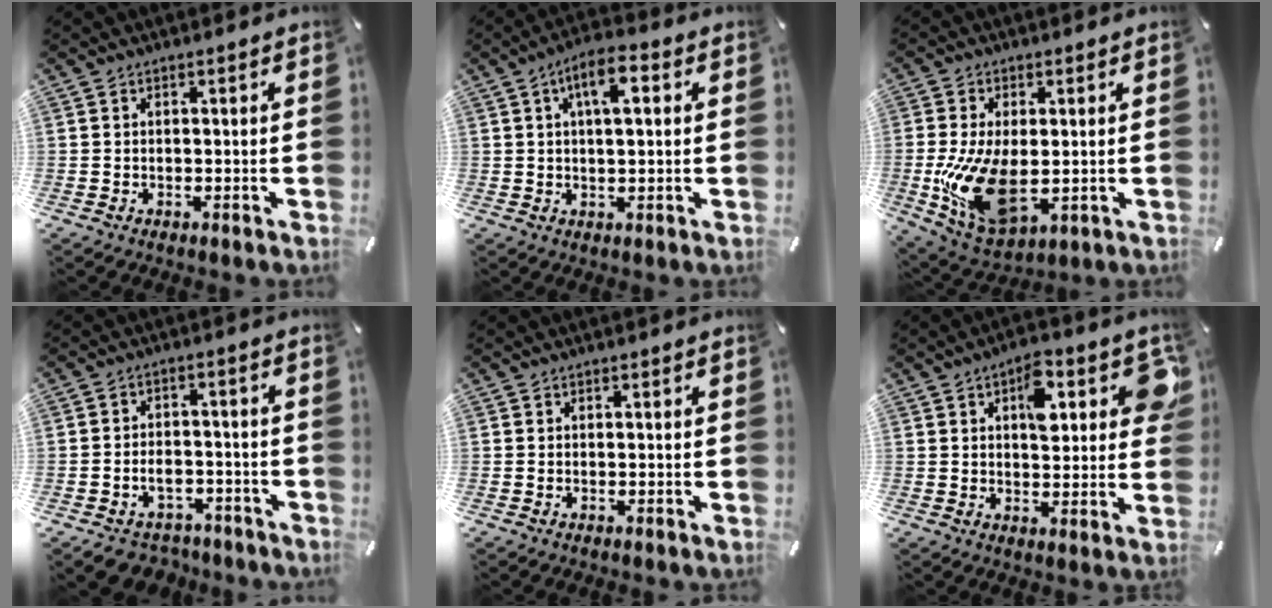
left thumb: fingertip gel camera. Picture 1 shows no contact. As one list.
[{"total": 7.3, "force": [2.2, 2.5, 6.4], "torque": [-0.104, -0.001, 0.032]}, {"total": 15.7, "force": [-1.4, 8.9, 12.8], "torque": [-0.277, -0.021, -0.018]}, {"total": 6.4, "force": [-3.1, 4.7, 3.1], "torque": [-0.055, 0.026, -0.053]}, {"total": 0.0}, {"total": 11.5, "force": [4.4, 5.8, 8.8], "torque": [-0.097, -0.017, 0.067]}]